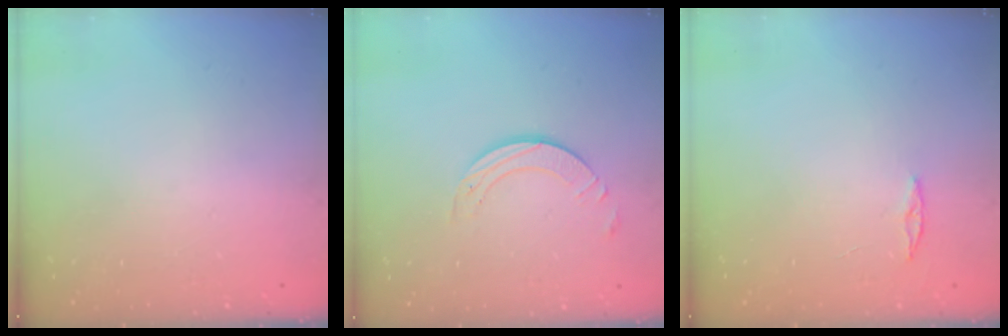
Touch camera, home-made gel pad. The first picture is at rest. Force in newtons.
{"total": 4.3, "press": 4.3, "slide": 0.1}
{"total": 3.0, "press": 2.9, "slide": 0.3}